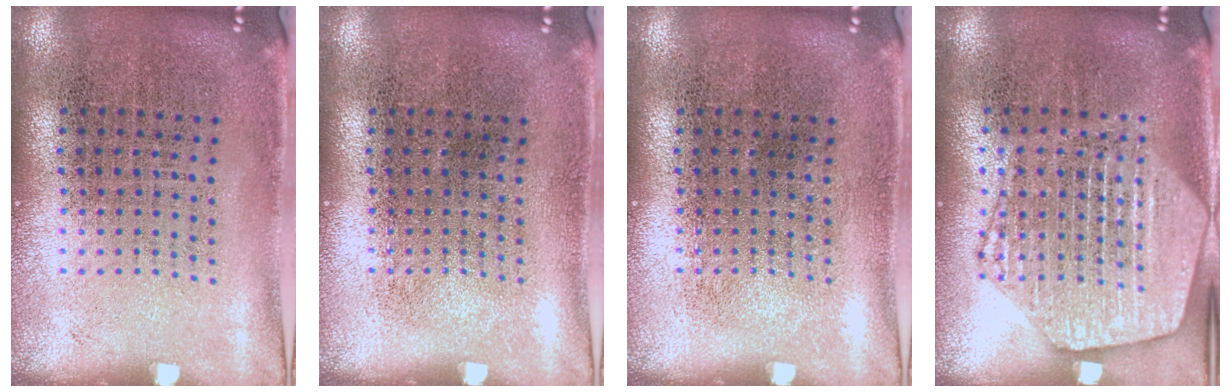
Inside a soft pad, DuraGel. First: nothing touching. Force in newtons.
{"total": 0.0}
{"total": 0.0}
{"total": 2.2, "press": 2.2, "slide": 0.2}